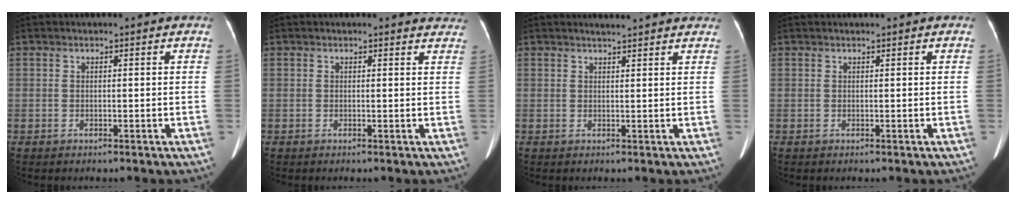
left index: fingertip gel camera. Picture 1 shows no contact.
{"total": 3.6, "force": [3.4, 1.1, 0.1], "torque": [0.012, -0.015, 0.009]}
{"total": 6.0, "force": [5.6, 0.7, 2.1], "torque": [-0.026, 0.017, 0.058]}
{"total": 1.0, "force": [1.0, 0.0, 0.2], "torque": [-0.004, 0.015, 0.015]}